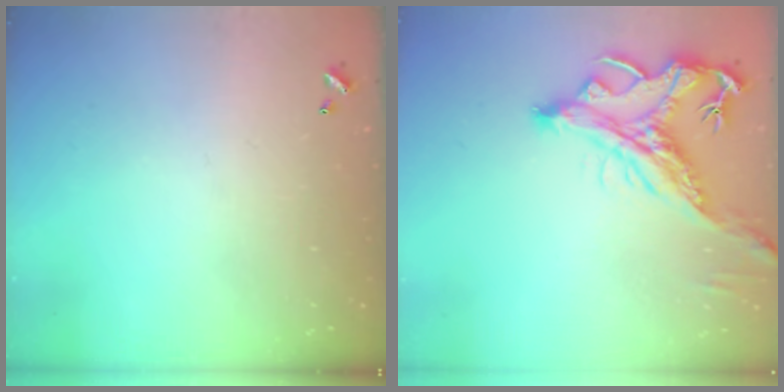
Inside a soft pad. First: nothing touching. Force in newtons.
{"total": 4.1, "press": 3.8, "slide": 1.5}